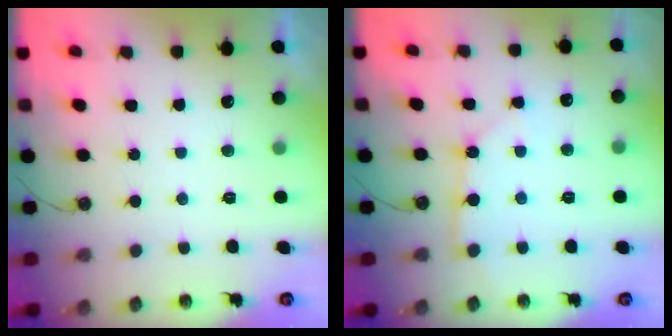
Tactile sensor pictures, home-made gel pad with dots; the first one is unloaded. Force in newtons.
{"total": 2.3, "press": 2.3, "slide": 0.2}